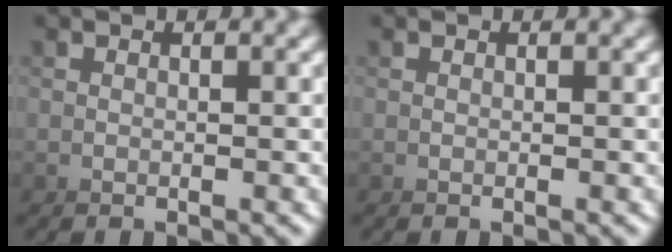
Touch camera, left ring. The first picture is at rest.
{"total": 0.0}